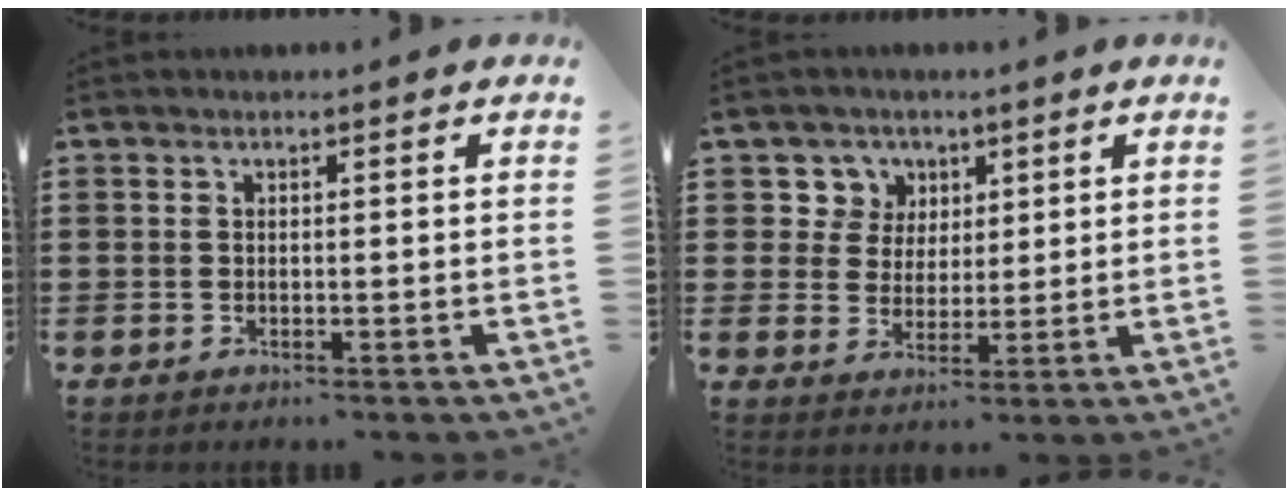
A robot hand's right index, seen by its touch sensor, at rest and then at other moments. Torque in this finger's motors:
{"motor_torque": [0.07, -0.06, 0.01, 0.00]}